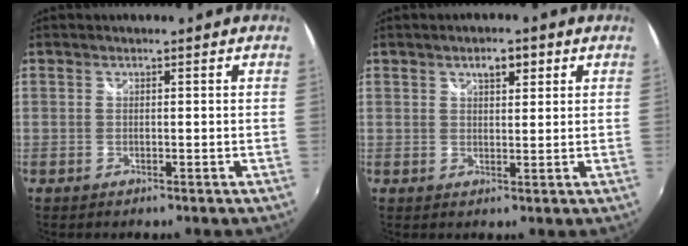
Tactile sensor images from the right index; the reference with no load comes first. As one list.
[{"total": 3.5, "force": [1.9, 1.7, 2.4], "torque": [-0.035, 0.010, 0.029]}]